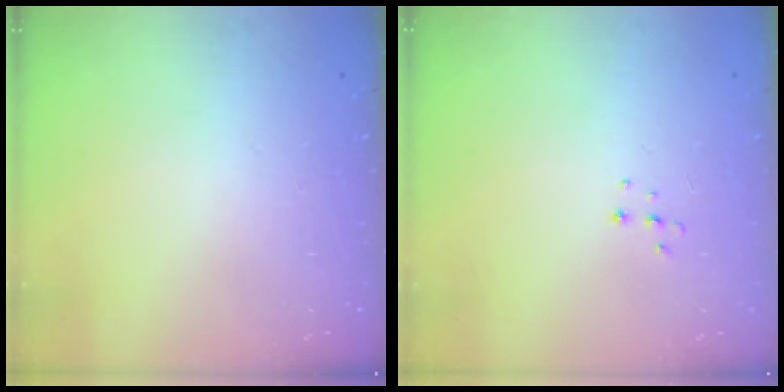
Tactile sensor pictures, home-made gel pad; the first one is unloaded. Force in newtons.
{"total": 3.7, "press": 3.7, "slide": 0.3}